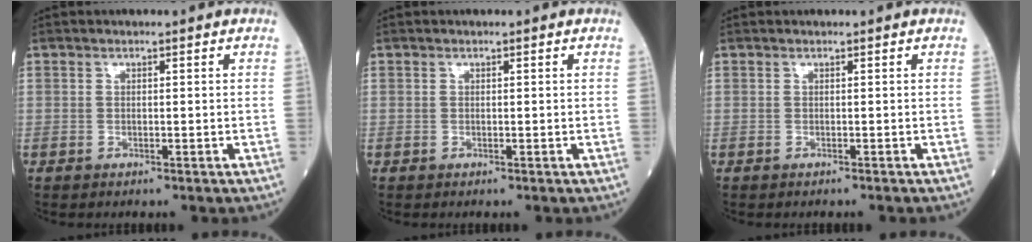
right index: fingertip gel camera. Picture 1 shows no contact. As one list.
[{"total": 0.0}, {"total": 0.9, "force": [-0.7, 0.0, 0.5], "torque": [-0.004, 0.001, -0.006]}]